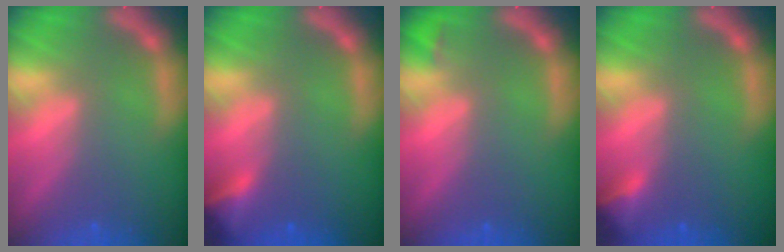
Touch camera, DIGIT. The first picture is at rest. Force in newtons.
{"total": 2.9}
{"total": 0.9}
{"total": 2.4}